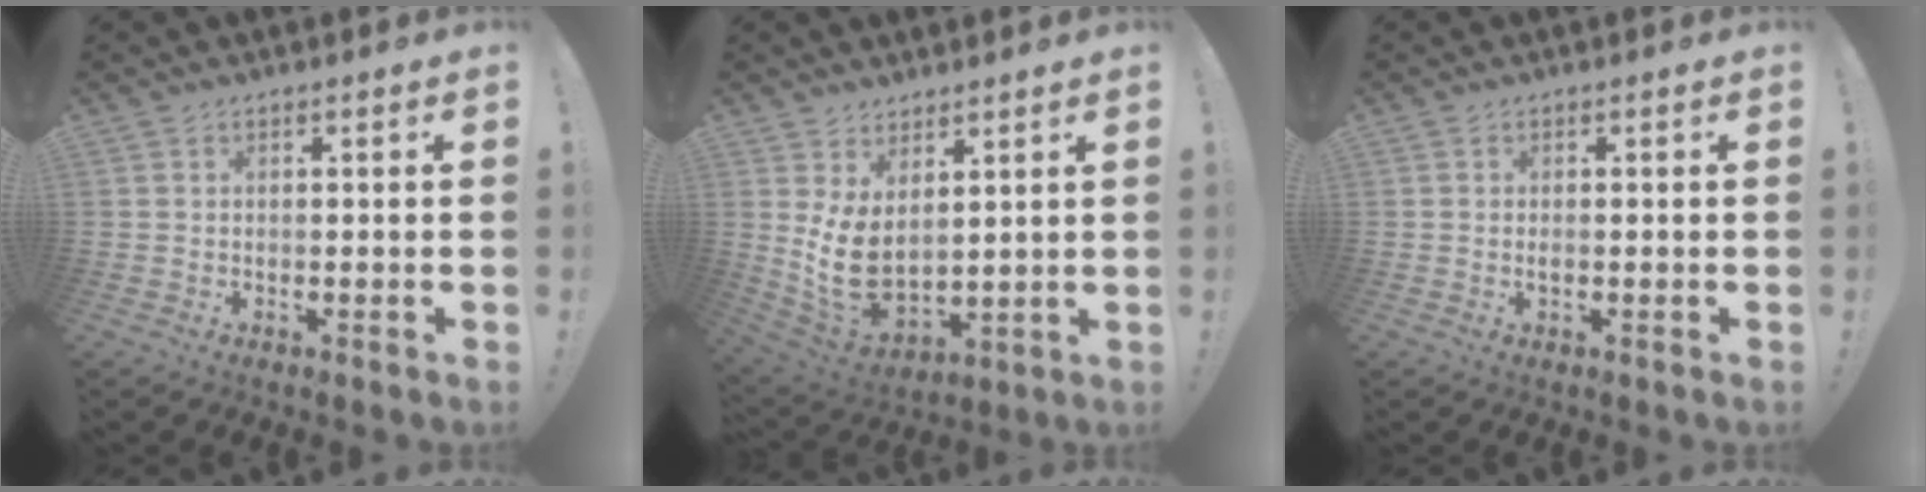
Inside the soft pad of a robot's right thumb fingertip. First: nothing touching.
{"total": 9.8, "force": [2.8, 6.1, 7.2], "torque": [-0.149, -0.035, 0.059]}
{"total": 0.6, "force": [-0.1, 0.2, 0.6], "torque": [-0.012, 0.001, -0.001]}